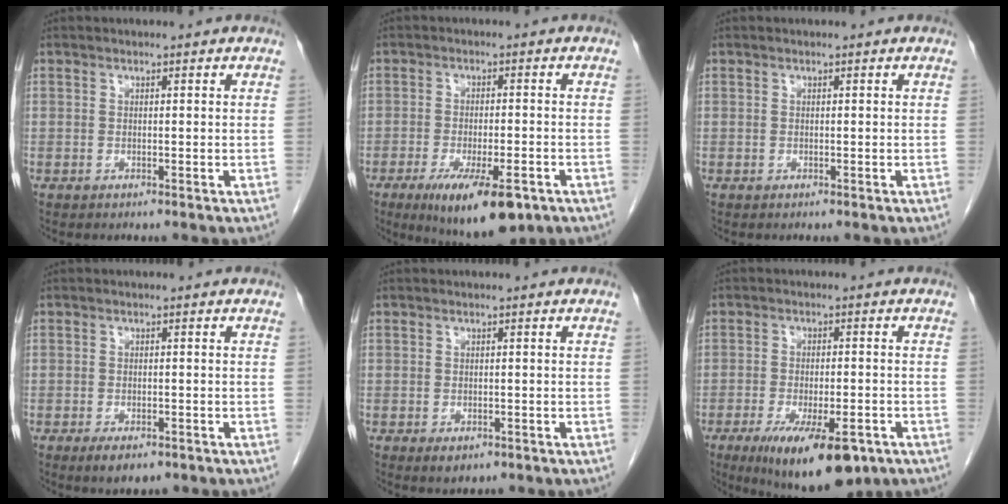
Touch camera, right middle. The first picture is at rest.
{"total": 11.6, "force": [-6.7, 3.1, 8.9], "torque": [-0.140, -0.019, -0.098]}
{"total": 0.0}
{"total": 3.6, "force": [-2.3, 1.5, 2.4], "torque": [-0.039, -0.004, -0.029]}
{"total": 2.1, "force": [-1.1, 1.2, 1.4], "torque": [-0.017, -0.001, -0.005]}
{"total": 13.4, "force": [-8.0, 3.9, 10.0], "torque": [-0.145, -0.019, -0.117]}